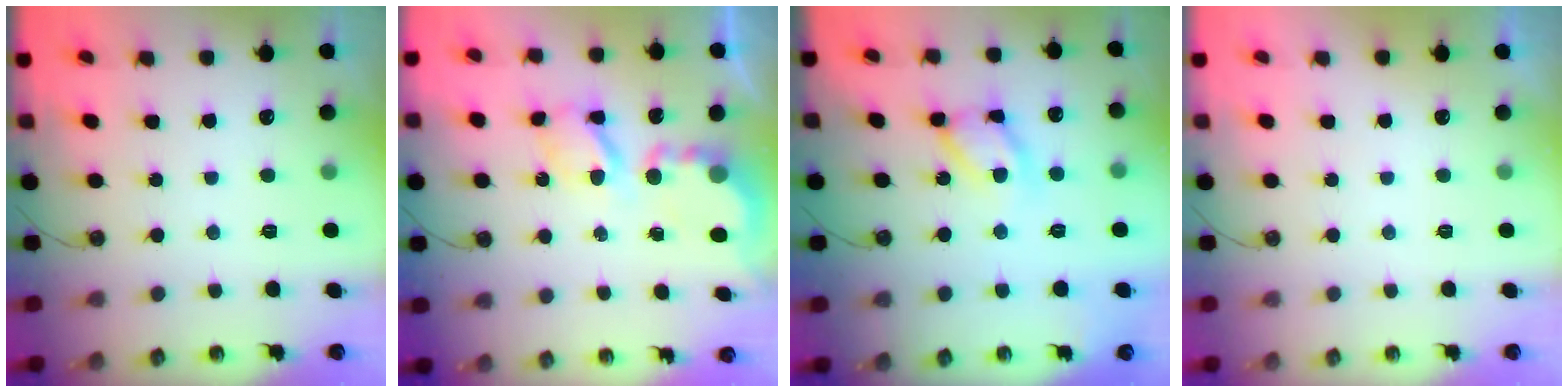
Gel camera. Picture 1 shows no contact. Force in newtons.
{"total": 6.8, "press": 6.8, "slide": 0.3}
{"total": 13.0, "press": 13.0, "slide": 0.9}
{"total": 0.0}